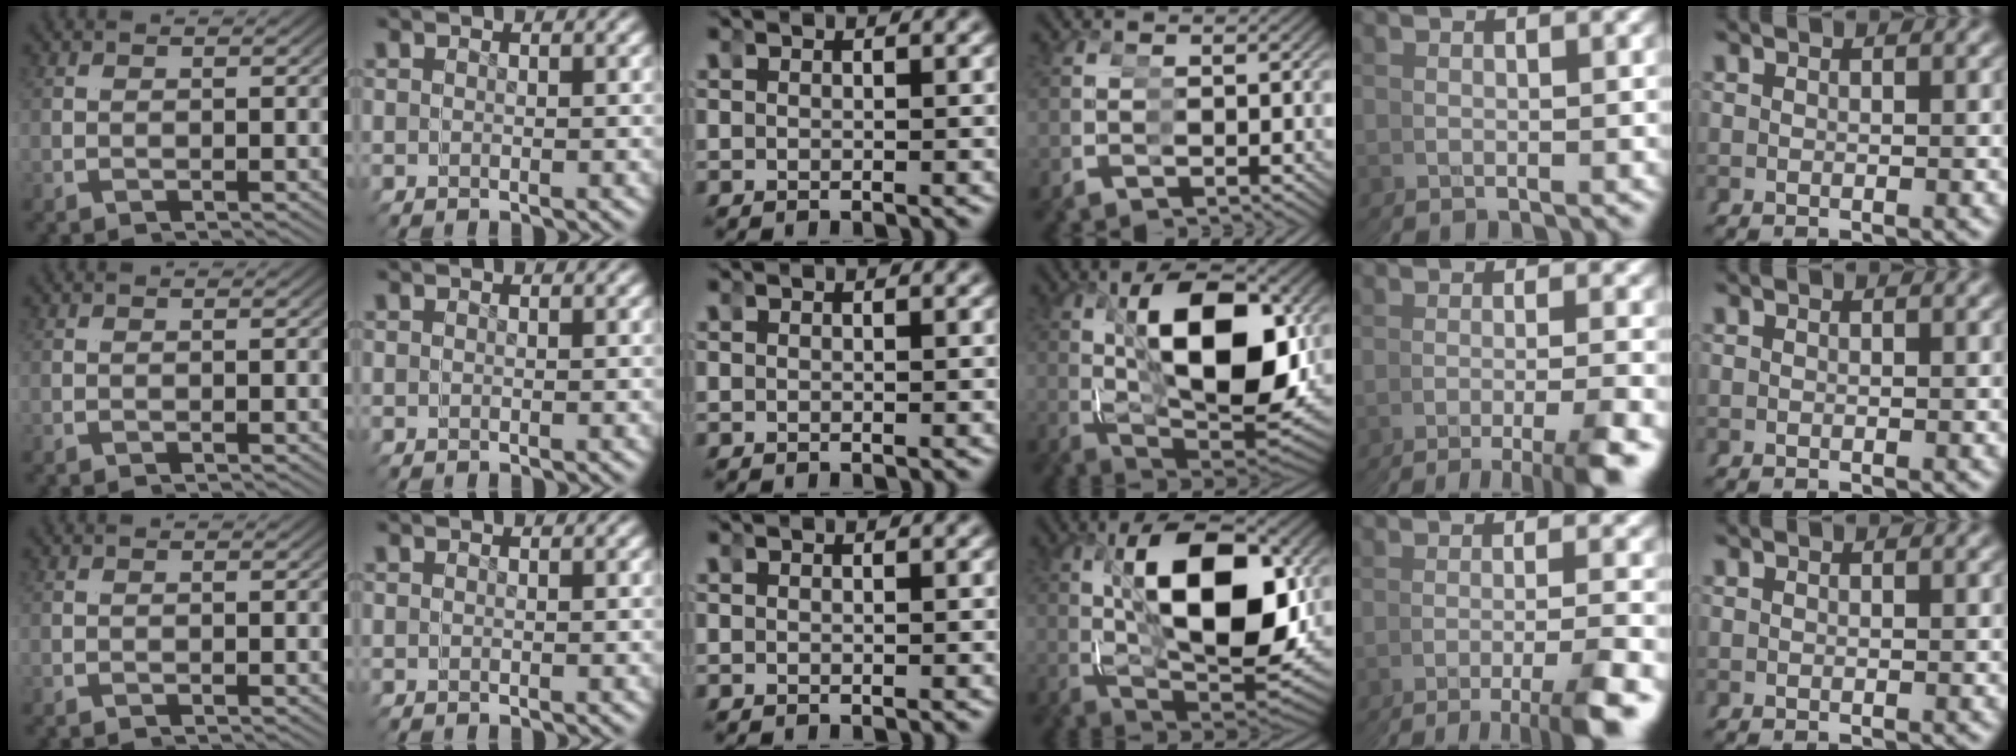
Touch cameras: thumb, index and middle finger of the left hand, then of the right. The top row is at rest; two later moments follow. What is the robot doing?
{"motion": "grasp_and_lifting", "object": "toy banana"}